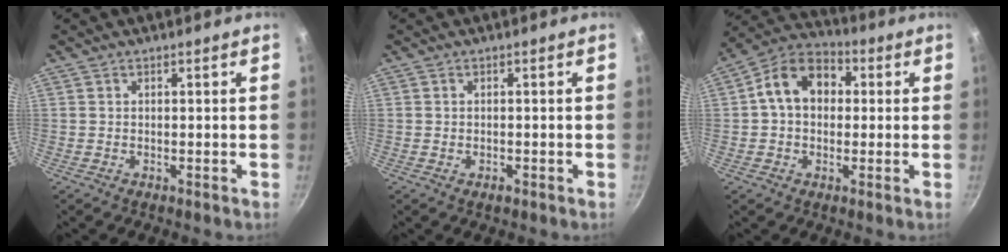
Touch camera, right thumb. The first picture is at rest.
{"total": 1.1, "force": [-0.5, 0.7, 0.7], "torque": [-0.010, 0.001, -0.009]}
{"total": 11.6, "force": [1.5, 8.7, 7.5], "torque": [-0.091, 0.030, 0.003]}